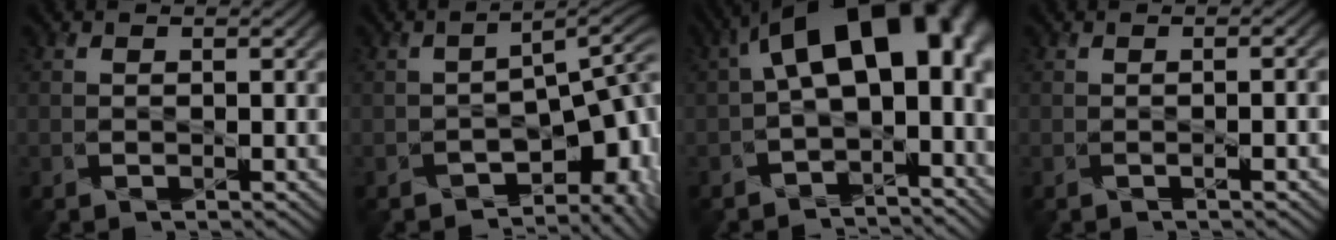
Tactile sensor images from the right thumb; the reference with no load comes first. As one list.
[{"total": 7.7, "force": [-4.6, 3.3, 5.2], "torque": [-0.062, -0.017, -0.058]}, {"total": 16.0, "force": [1.1, 9.2, 13.1], "torque": [-0.188, 0.003, 0.036]}, {"total": 2.2, "force": [-0.4, 0.6, 2.1], "torque": [-0.024, 0.005, -0.011]}]